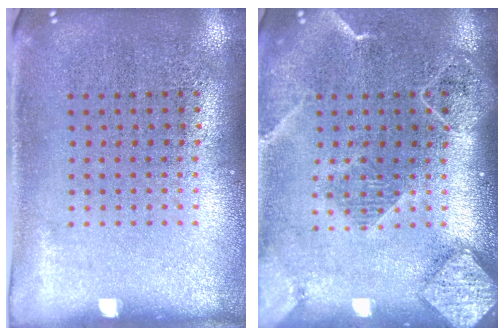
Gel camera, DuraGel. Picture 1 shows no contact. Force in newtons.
{"total": 2.3, "press": 1.9, "slide": 1.2}